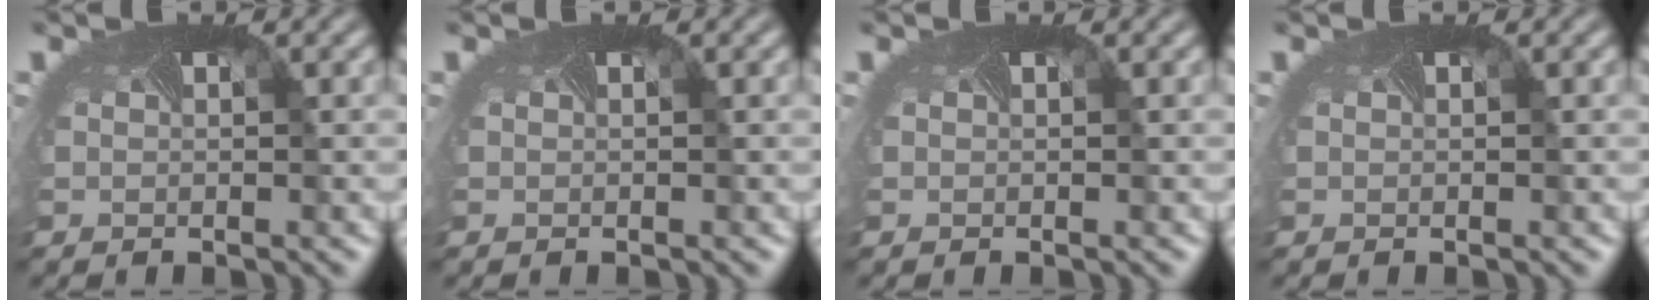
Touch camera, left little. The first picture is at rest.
{"total": 0.0}
{"total": 0.0}
{"total": 0.0}